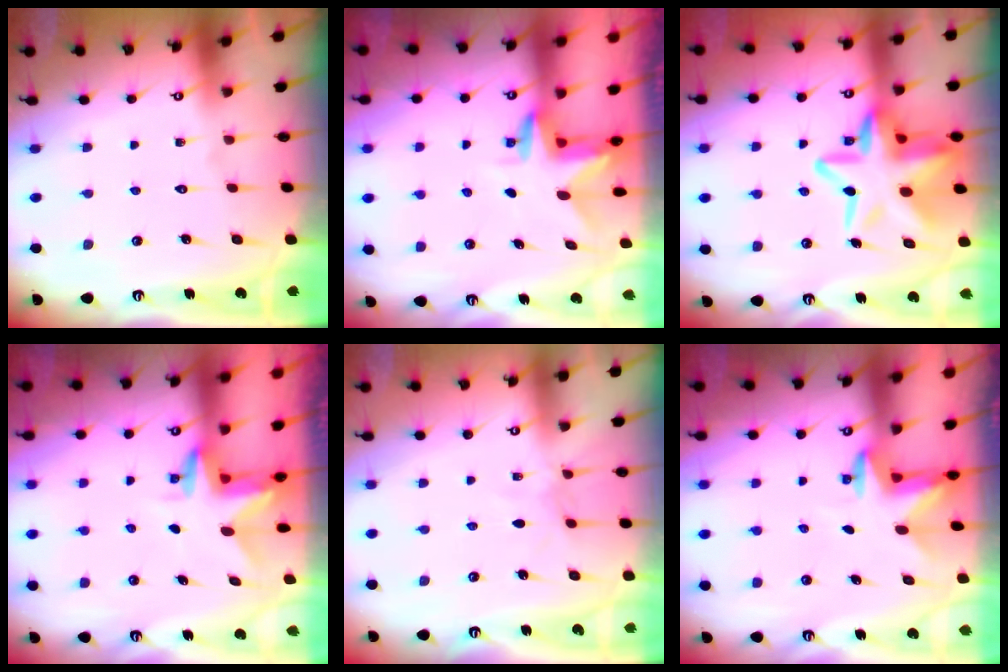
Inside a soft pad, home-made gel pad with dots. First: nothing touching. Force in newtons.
{"total": 3.0, "press": 3.0, "slide": 0.2}
{"total": 18.3, "press": 18.2, "slide": 1.9}
{"total": 3.1, "press": 3.1, "slide": 0.2}
{"total": 3.2, "press": 3.1, "slide": 0.4}
{"total": 3.2, "press": 3.1, "slide": 0.7}